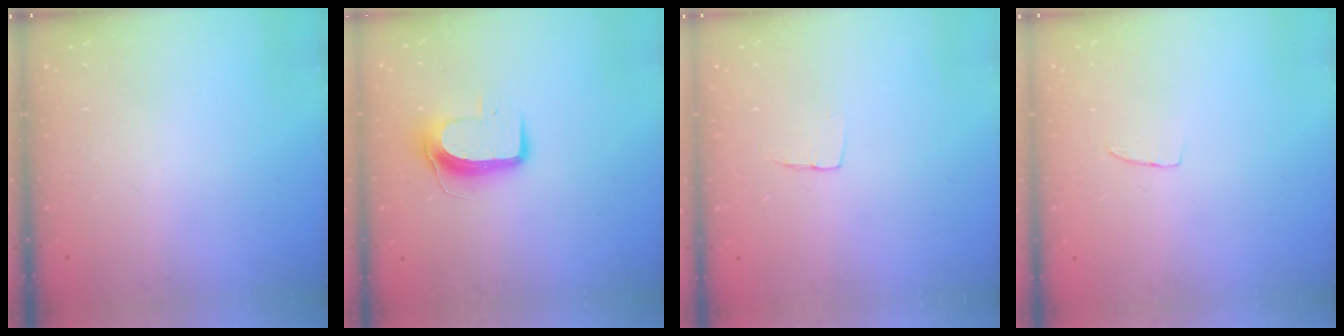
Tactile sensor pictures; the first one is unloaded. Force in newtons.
{"total": 9.4, "press": 9.3, "slide": 0.9}
{"total": 3.9, "press": 3.9, "slide": 0.3}
{"total": 3.5, "press": 3.5, "slide": 0.2}